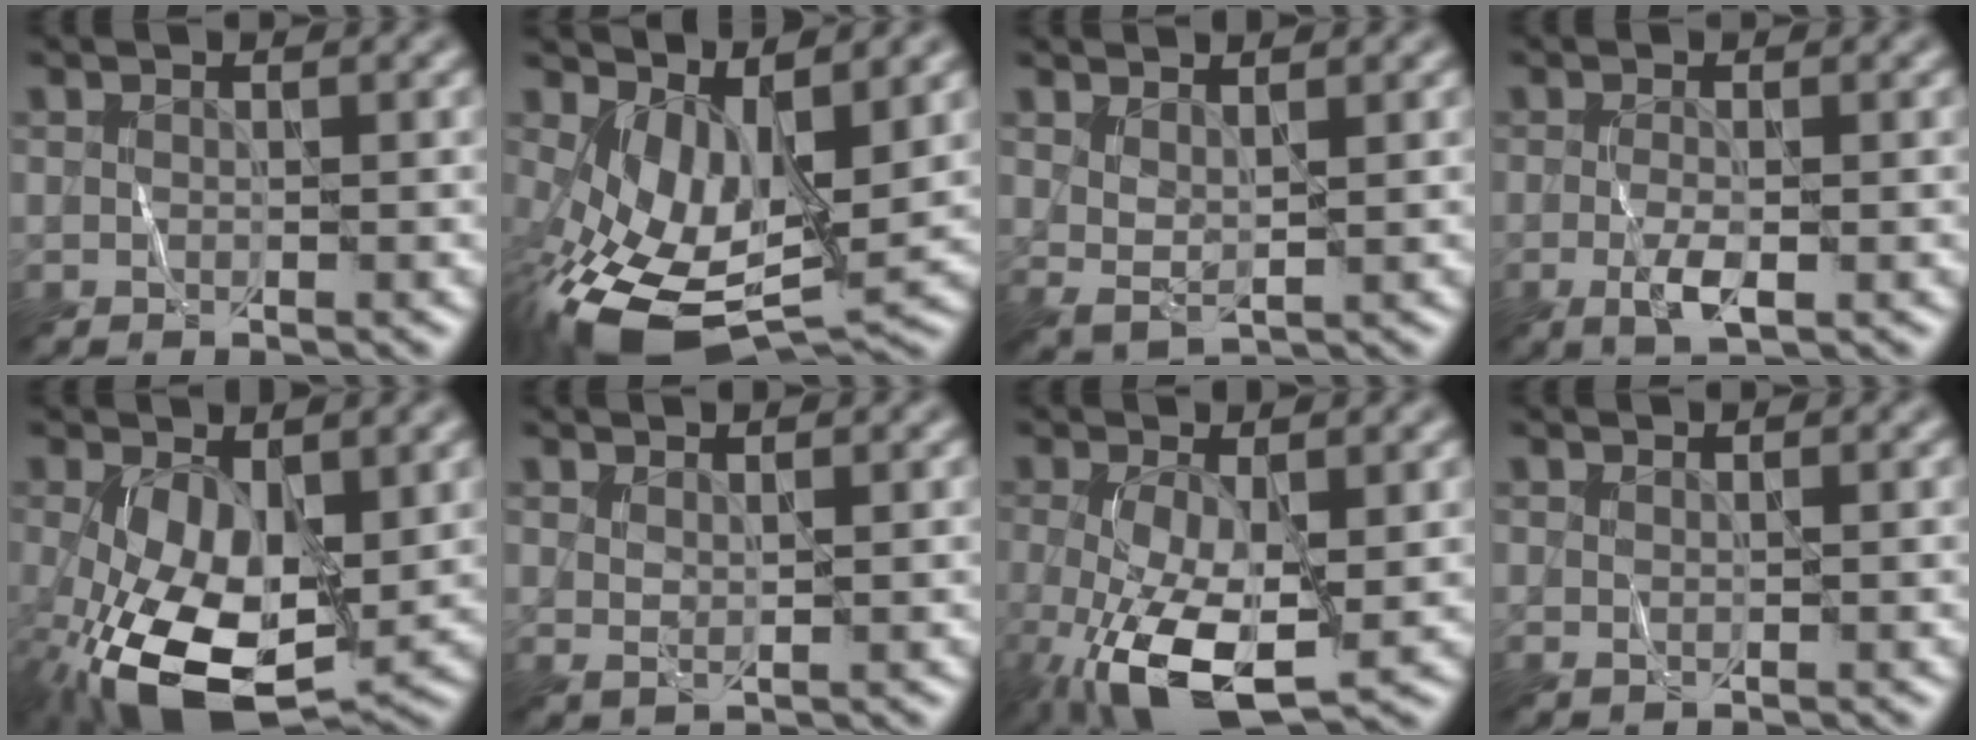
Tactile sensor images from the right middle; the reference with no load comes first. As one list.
[{"total": 9.3, "force": [-0.9, 5.1, 7.7], "torque": [-0.155, -0.023, -0.007]}, {"total": 1.8, "force": [1.3, 0.6, 1.1], "torque": [-0.027, -0.010, 0.030]}, {"total": 2.6, "force": [-0.7, 0.7, 2.4], "torque": [-0.051, -0.008, -0.016]}, {"total": 10.7, "force": [-2.1, 5.9, 8.6], "torque": [-0.195, -0.033, -0.026]}, {"total": 1.2, "force": [0.8, 0.4, 0.8], "torque": [-0.020, -0.005, 0.021]}, {"total": 7.7, "force": [-2.0, 3.2, 6.7], "torque": [-0.147, -0.014, -0.033]}, {"total": 0.6, "force": [0.3, 0.2, 0.5], "torque": [-0.010, -0.003, 0.007]}]